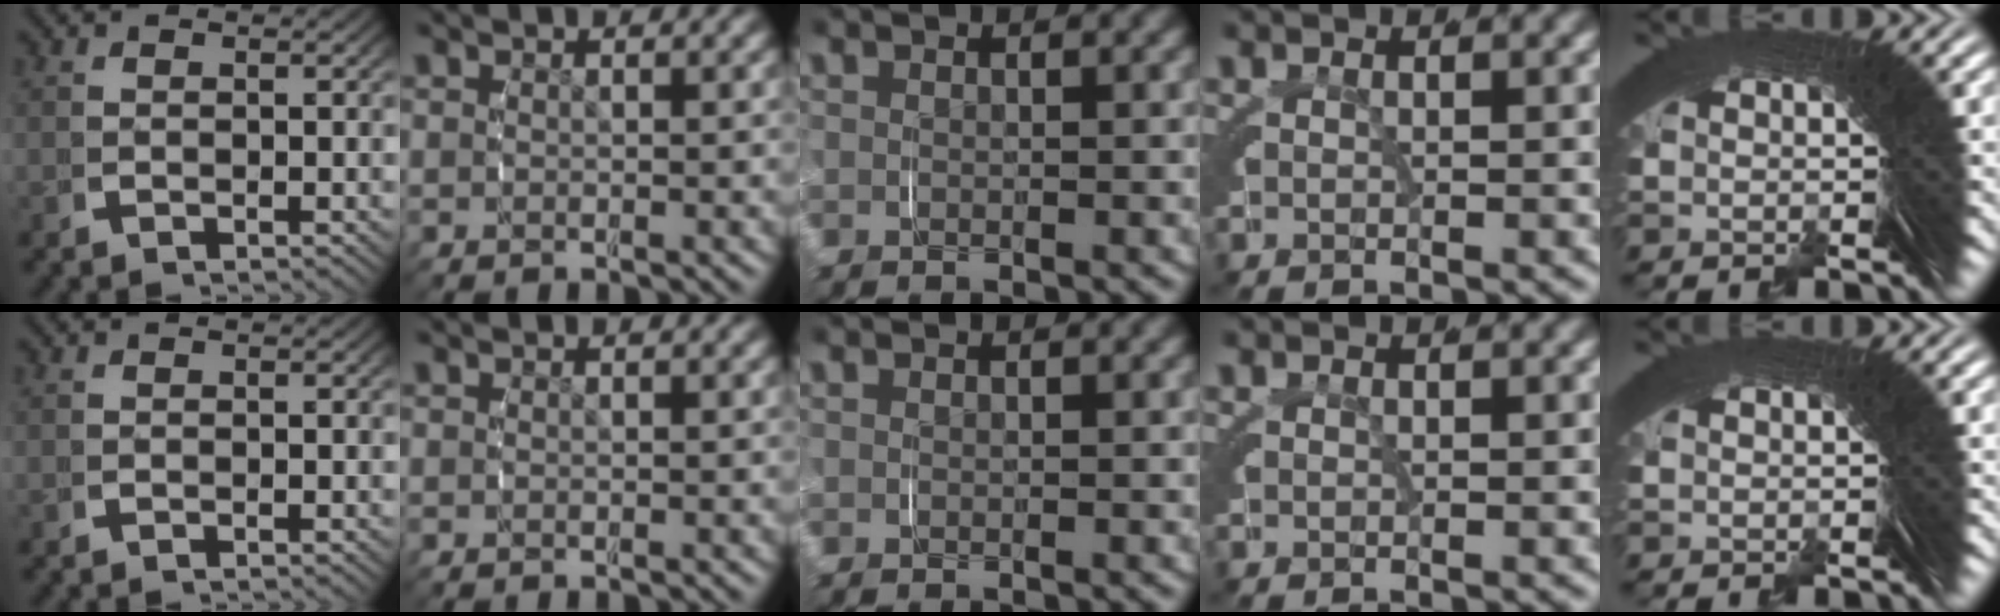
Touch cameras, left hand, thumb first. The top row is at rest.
{}